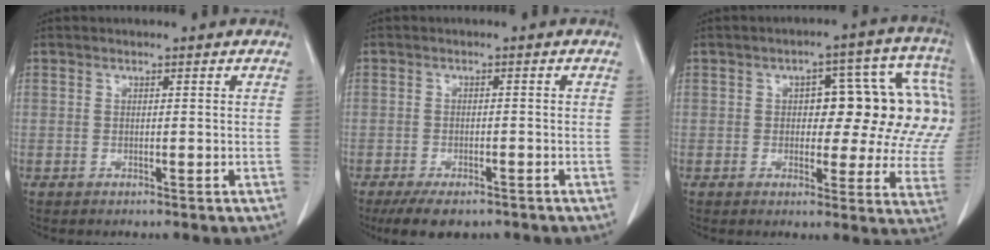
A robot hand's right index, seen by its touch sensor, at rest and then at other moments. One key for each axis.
{"total": 6.3, "fx": -4.7, "fy": 2.7, "fz": 3.2, "tx": -0.048, "ty": -0.006, "tz": -0.070}
{"total": 16.0, "fx": 2.6, "fy": 6.7, "fz": 14.3, "tx": -0.154, "ty": 0.039, "tz": 0.026}